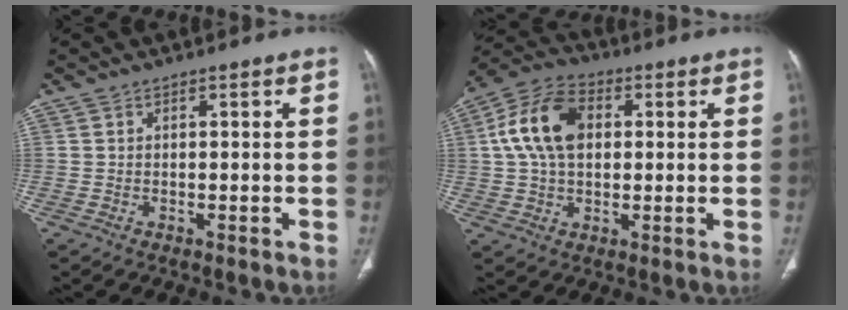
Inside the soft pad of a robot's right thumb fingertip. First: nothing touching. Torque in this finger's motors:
{"motor_torque": [1.23, 2.42, 0.92, -0.41, 0.13]}